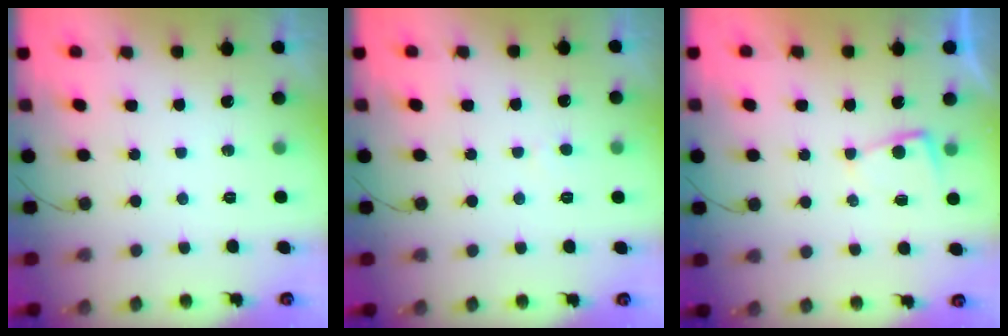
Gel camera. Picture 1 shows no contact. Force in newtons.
{"total": 2.1, "press": 2.1, "slide": 0.1}
{"total": 2.0, "press": 2.0, "slide": 0.4}